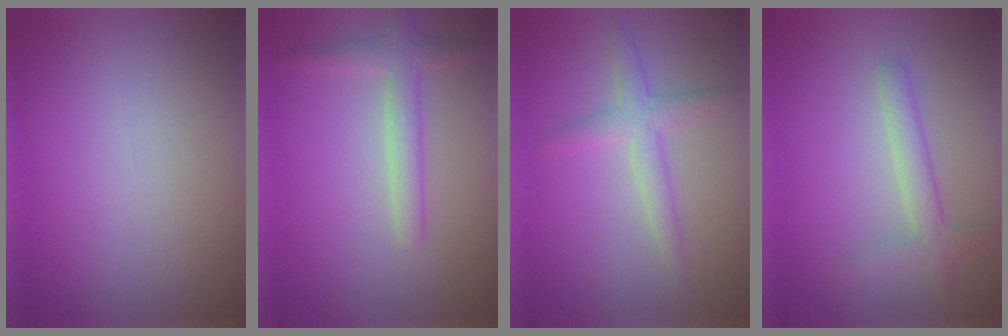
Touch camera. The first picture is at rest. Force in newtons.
{"total": 2.8, "press": 2.8, "slide": 0.1}
{"total": 2.7, "press": 2.7, "slide": 0.0}
{"total": 1.8, "press": 1.8, "slide": 0.2}